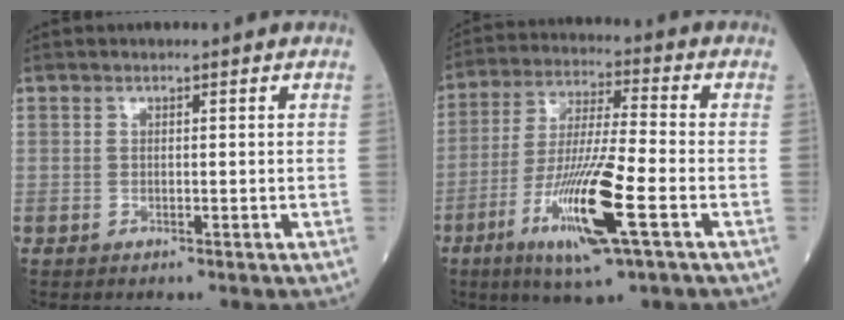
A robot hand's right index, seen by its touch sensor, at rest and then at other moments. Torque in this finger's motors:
{"motor_torque": [0.41, -0.32, 0.30, 0.21]}